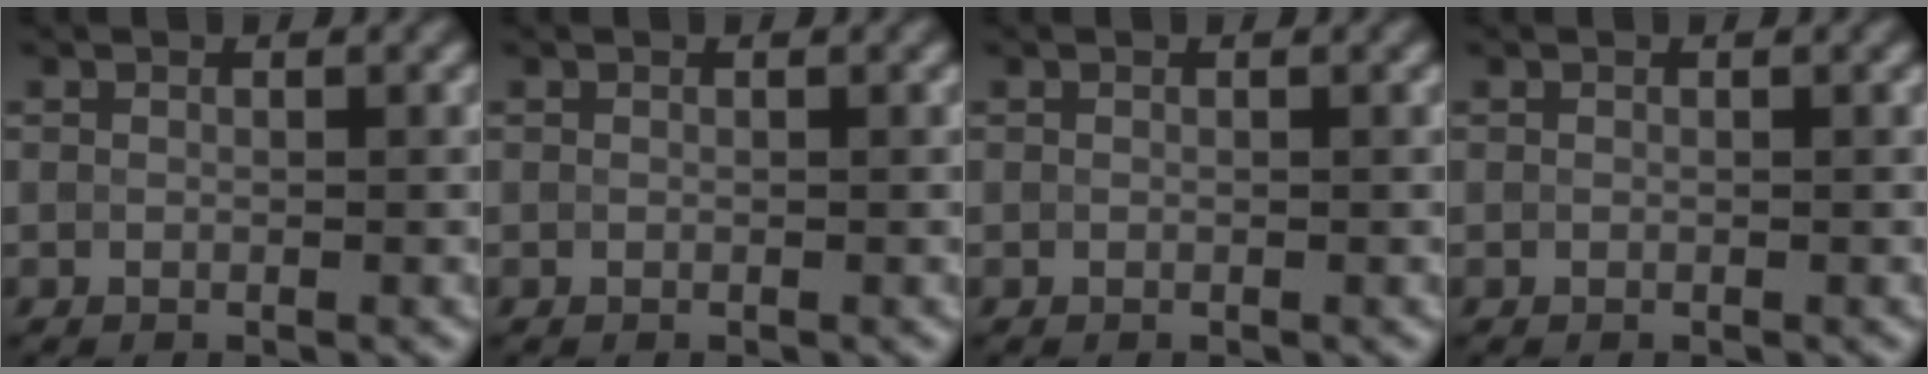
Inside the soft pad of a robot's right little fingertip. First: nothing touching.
{"total": 0.0}
{"total": 0.0}
{"total": 0.0}